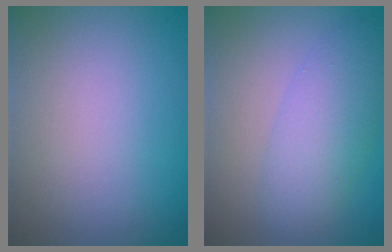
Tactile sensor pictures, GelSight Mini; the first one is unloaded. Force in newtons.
{"total": 4.3, "press": 4.3, "slide": 0.0}